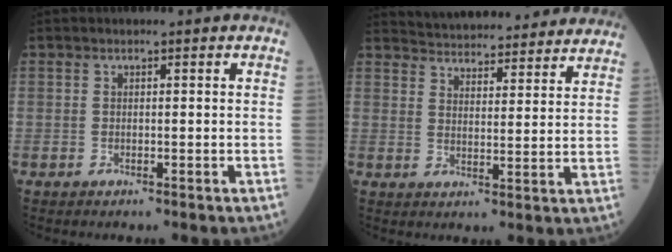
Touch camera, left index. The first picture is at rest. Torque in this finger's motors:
{"motor_torque": [-0.14, -1.19, 0.28, 0.11]}